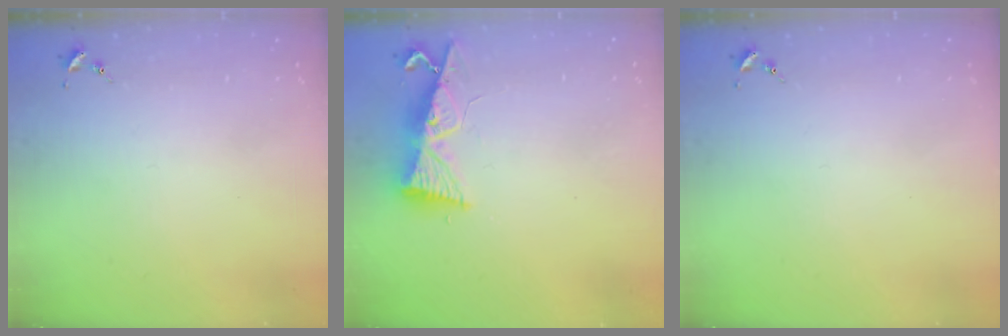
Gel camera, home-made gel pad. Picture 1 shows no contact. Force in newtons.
{"total": 8.6, "press": 8.5, "slide": 1.1}
{"total": 0.0}